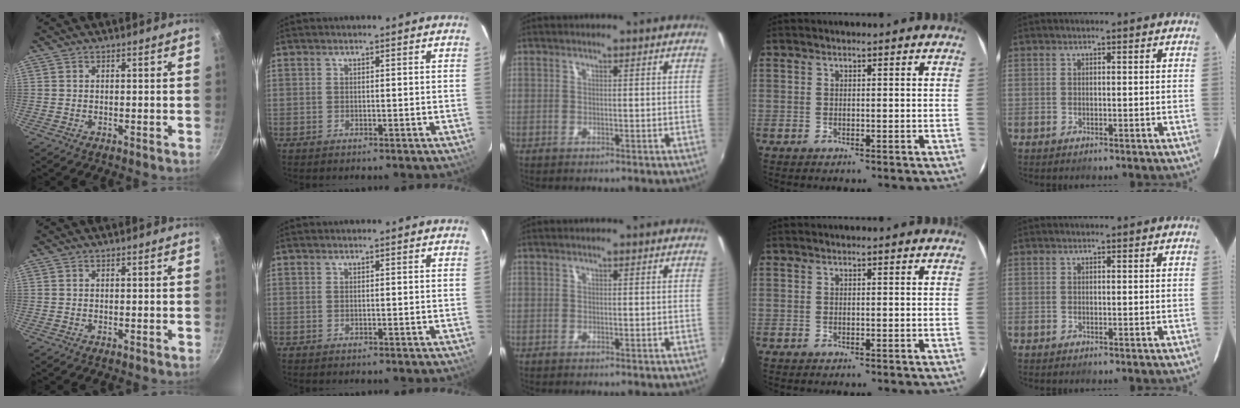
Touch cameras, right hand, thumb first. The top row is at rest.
{}